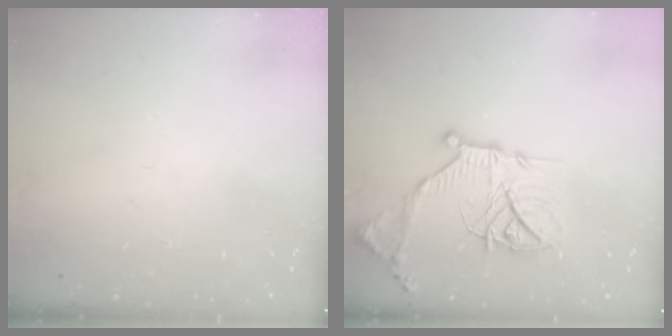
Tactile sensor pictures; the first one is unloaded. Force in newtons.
{"total": 18.5, "press": 18.4, "slide": 1.9}